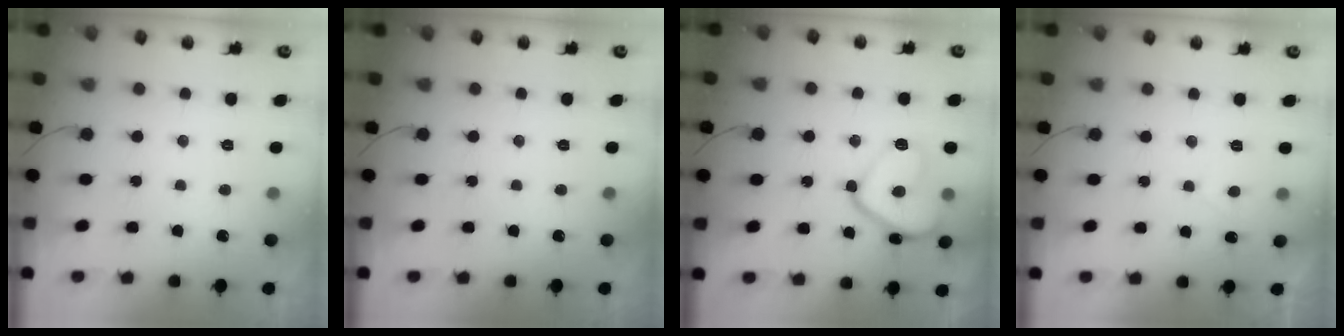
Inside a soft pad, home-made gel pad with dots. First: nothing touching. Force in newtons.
{"total": 0.0}
{"total": 14.0, "press": 13.9, "slide": 0.9}
{"total": 0.9, "press": 0.7, "slide": 0.6}